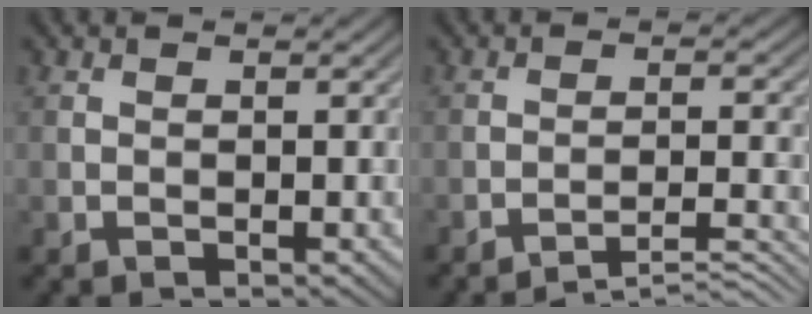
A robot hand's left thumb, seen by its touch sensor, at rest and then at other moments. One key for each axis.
{"total": 5.0, "fx": -4.1, "fy": 0.5, "fz": 2.8, "tx": -0.049, "ty": 0.011, "tz": -0.062}